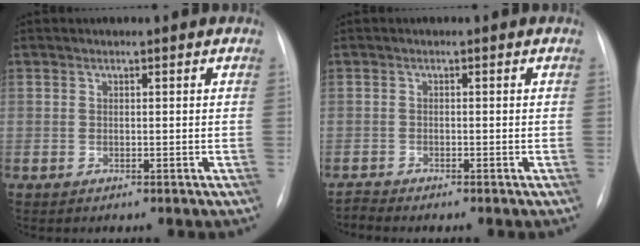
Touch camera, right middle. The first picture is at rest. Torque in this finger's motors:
{"motor_torque": [-0.08, 0.04, -0.05, -0.01]}